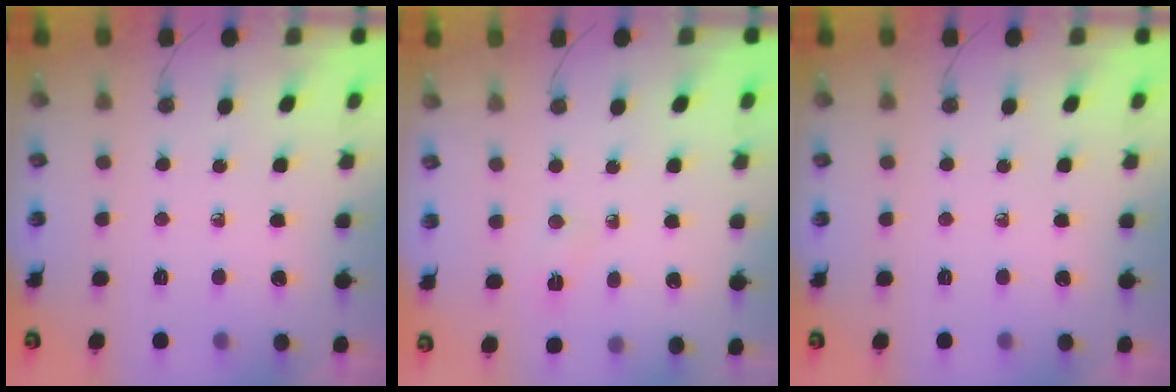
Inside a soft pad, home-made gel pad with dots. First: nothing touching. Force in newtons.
{"total": 2.9, "press": 1.4, "slide": 2.6}
{"total": 0.0}